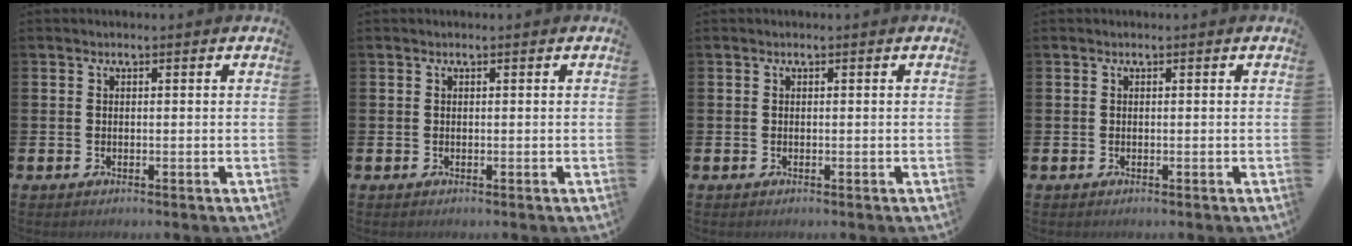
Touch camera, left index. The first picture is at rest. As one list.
[{"total": 0.0}, {"total": 0.0}, {"total": 0.0}]